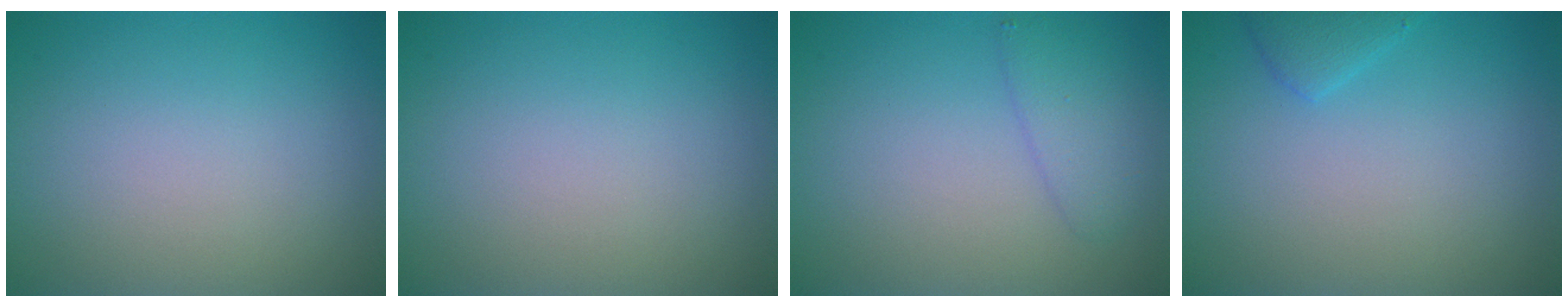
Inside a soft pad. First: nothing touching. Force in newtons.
{"total": 0.0}
{"total": 2.3, "press": 2.3, "slide": 0.1}
{"total": 1.5, "press": 1.5, "slide": 0.1}